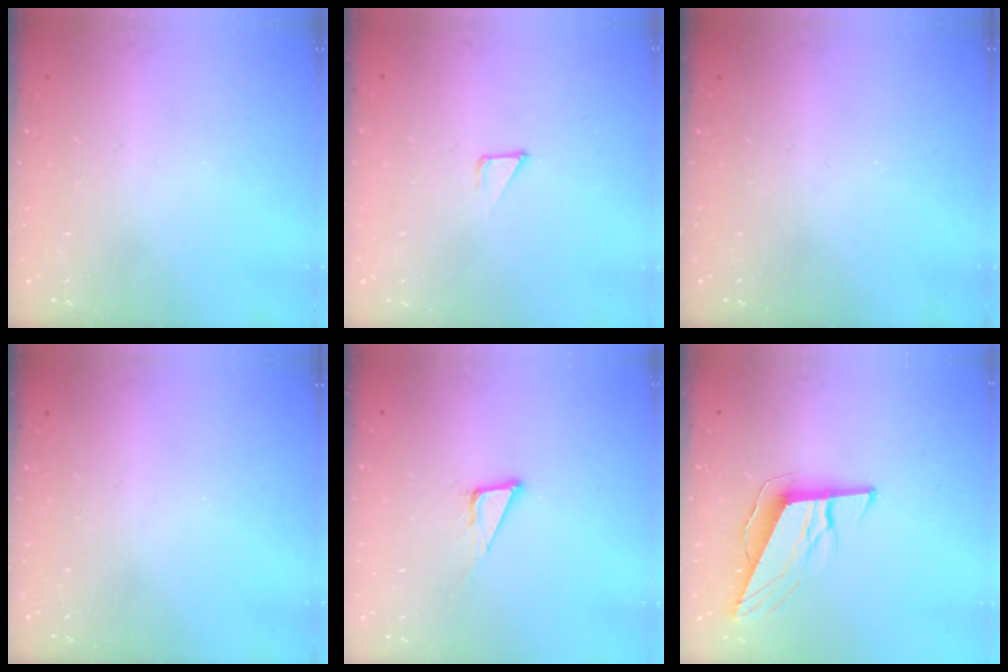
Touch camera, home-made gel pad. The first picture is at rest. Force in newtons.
{"total": 2.9, "press": 2.9, "slide": 0.3}
{"total": 0.0}
{"total": 0.0}
{"total": 7.0, "press": 6.4, "slide": 2.8}
{"total": 10.8, "press": 10.3, "slide": 3.1}